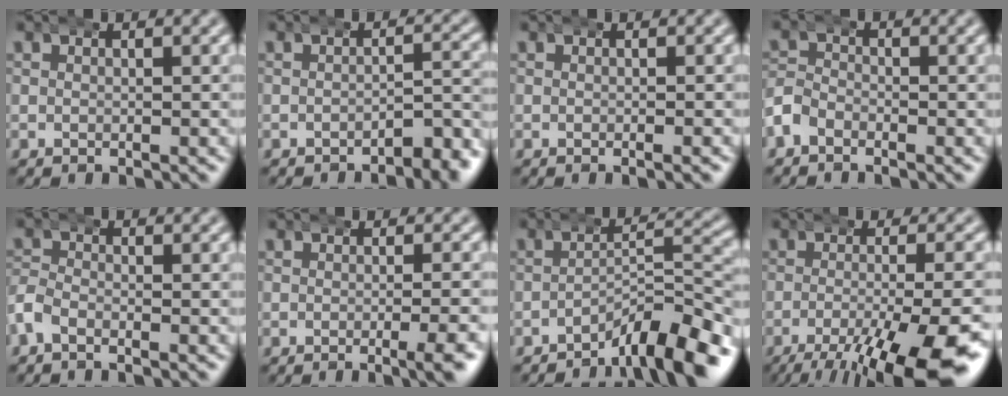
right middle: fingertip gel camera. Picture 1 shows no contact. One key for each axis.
{"total": 3.5, "fx": -2.9, "fy": 0.7, "fz": 1.9, "tx": -0.019, "ty": 0.001, "tz": -0.047}
{"total": 0.5, "fx": -0.4, "fy": 0.0, "fz": 0.3, "tx": -0.003, "ty": 0.005, "tz": -0.009}
{"total": 2.4, "fx": -1.3, "fy": 1.8, "fz": 0.9, "tx": -0.032, "ty": -0.004, "tz": -0.028}
{"total": 2.0, "fx": -1.2, "fy": 1.3, "fz": 1.1, "tx": -0.034, "ty": -0.005, "tz": -0.025}
{"total": 2.7, "fx": -1.4, "fy": -0.2, "fz": 2.3, "tx": -0.029, "ty": 0.004, "tz": -0.025}
{"total": 7.2, "fx": -5.3, "fy": 1.6, "fz": 4.7, "tx": -0.054, "ty": 0.000, "tz": -0.080}
{"total": 10.4, "fx": -5.6, "fy": 3.2, "fz": 8.1, "tx": -0.125, "ty": -0.034, "tz": -0.064}